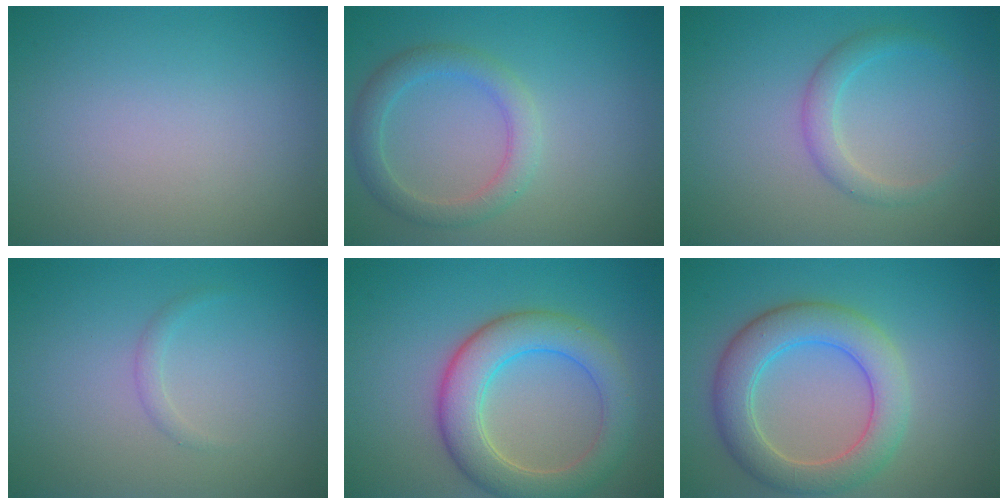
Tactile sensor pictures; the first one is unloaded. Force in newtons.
{"total": 3.0, "press": 3.0, "slide": 0.1}
{"total": 2.0, "press": 2.0, "slide": 0.1}
{"total": 0.8, "press": 0.8, "slide": 0.1}
{"total": 6.2, "press": 6.2, "slide": 0.4}
{"total": 5.8, "press": 5.8, "slide": 0.2}